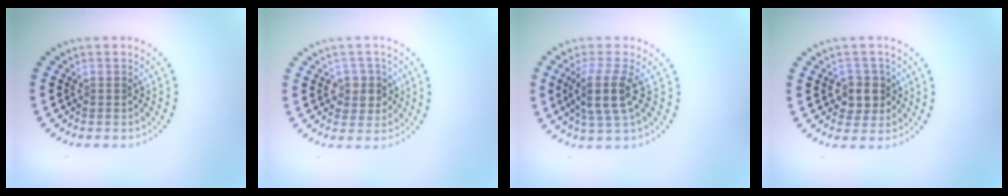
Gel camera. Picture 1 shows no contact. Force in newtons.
{"total": 2.5, "press": 2.2, "slide": 1.0}
{"total": 3.7, "press": 2.9, "slide": 2.3}
{"total": 2.5, "press": 2.3, "slide": 0.9}